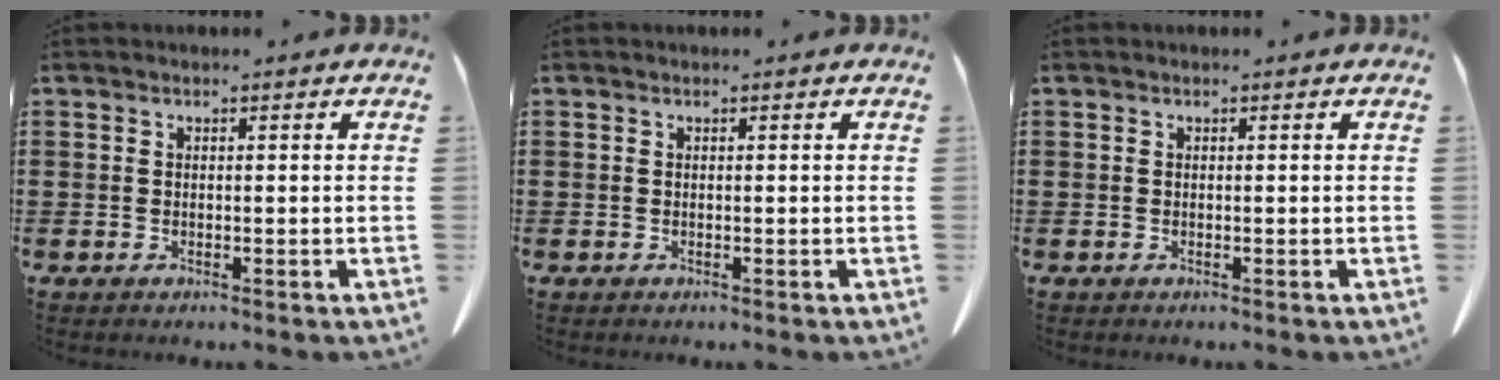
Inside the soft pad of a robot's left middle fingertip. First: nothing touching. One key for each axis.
{"total": 0.0}
{"total": 0.0}